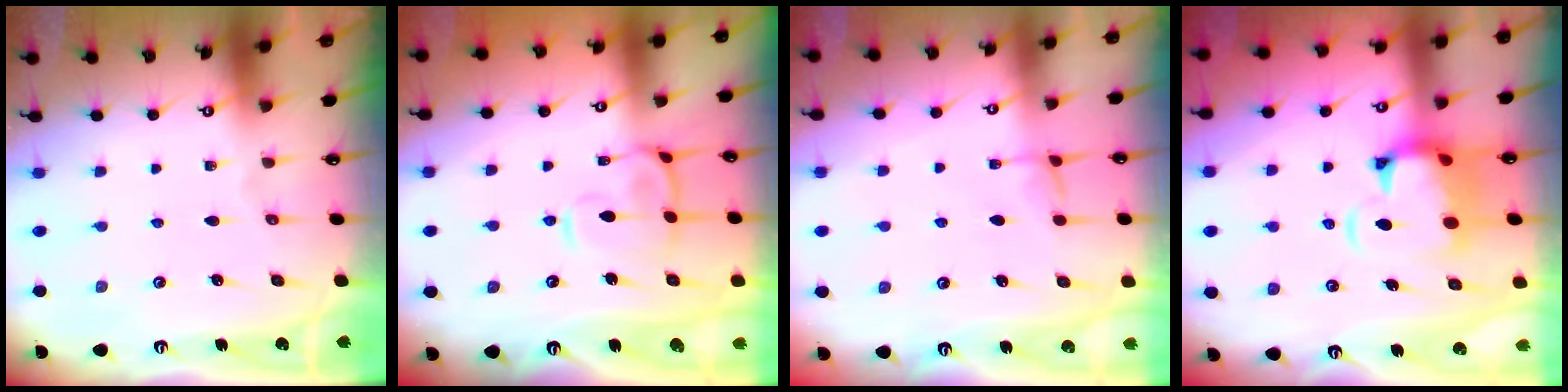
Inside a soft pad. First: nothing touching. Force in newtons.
{"total": 5.8, "press": 5.6, "slide": 1.3}
{"total": 1.9, "press": 1.9, "slide": 0.2}
{"total": 5.4, "press": 5.1, "slide": 1.7}